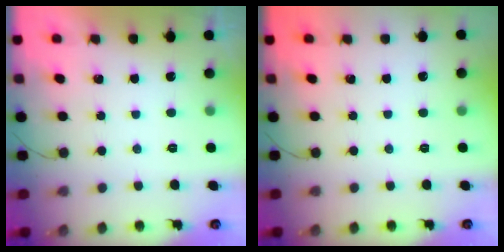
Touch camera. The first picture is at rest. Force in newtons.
{"total": 0.0}